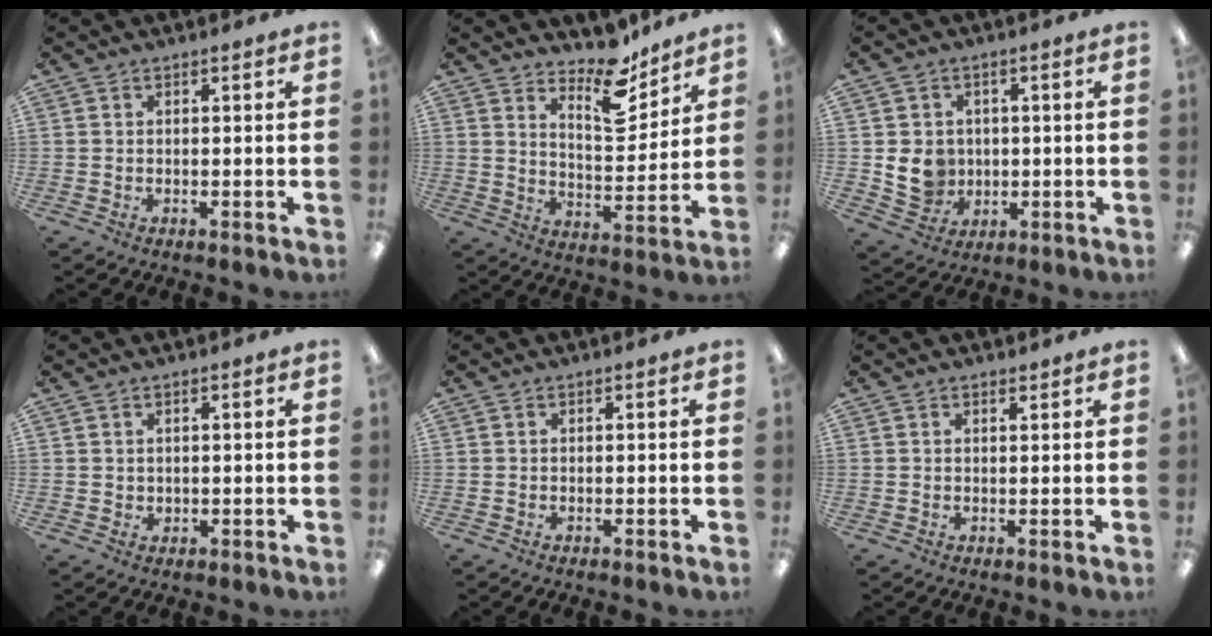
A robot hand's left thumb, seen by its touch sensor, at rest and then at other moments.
{"total": 13.0, "force": [9.9, 5.3, 6.4], "torque": [-0.076, -0.073, 0.172]}
{"total": 8.1, "force": [-0.1, 7.4, 3.3], "torque": [-0.068, 0.008, 0.002]}
{"total": 1.2, "force": [0.7, 1.0, 0.1], "torque": [-0.003, 0.004, 0.012]}
{"total": 0.0}
{"total": 1.0, "force": [0.9, 0.3, 0.3], "torque": [0.001, -0.003, 0.015]}